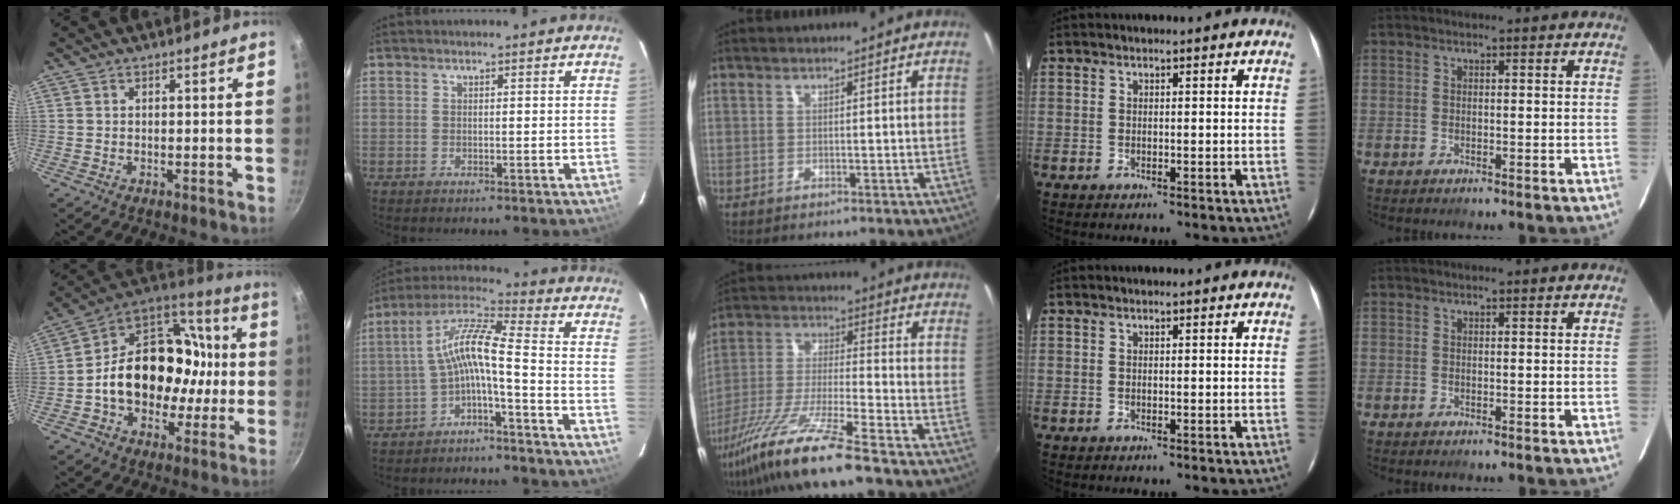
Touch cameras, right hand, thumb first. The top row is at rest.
{"thumb": {"total": 23.6, "force": [-1.7, 18.2, 14.9], "torque": [-0.213, 0.060, -0.028]}, "index": {"total": 9.1, "force": [-2.9, 0.9, 8.6], "torque": [-0.191, 0.023, -0.060]}, "middle": {"total": 15.0, "force": [-10.9, 0.1, 10.3], "torque": [-0.212, -0.027, -0.202]}}